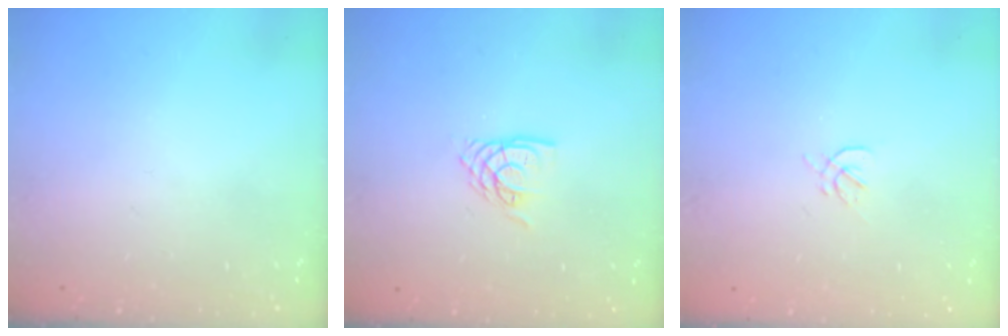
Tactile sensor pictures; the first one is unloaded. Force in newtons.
{"total": 6.0, "press": 6.0, "slide": 0.5}
{"total": 1.6, "press": 1.5, "slide": 0.6}